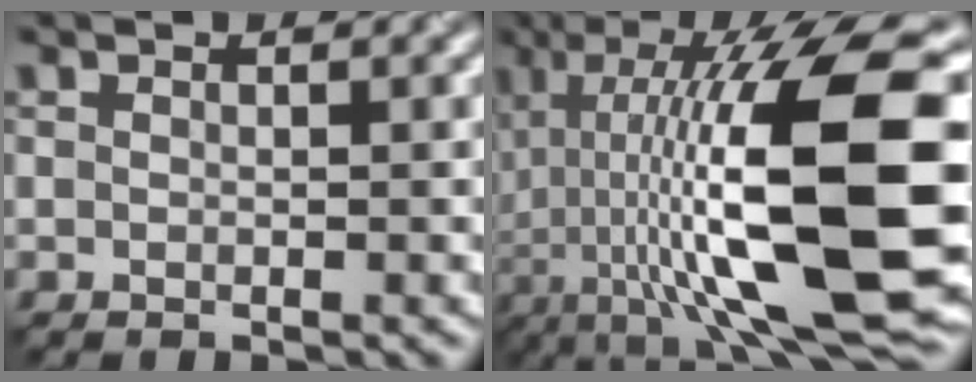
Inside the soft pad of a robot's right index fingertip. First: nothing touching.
{"total": 16.4, "force": [-0.6, 5.0, 15.6], "torque": [-0.260, 0.005, -0.007]}